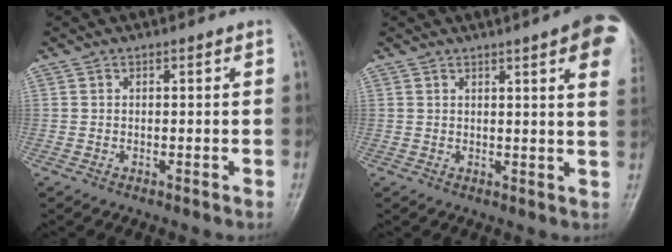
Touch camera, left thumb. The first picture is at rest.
{"total": 11.4, "force": [5.5, 1.9, 9.9], "torque": [-0.101, -0.012, 0.054]}